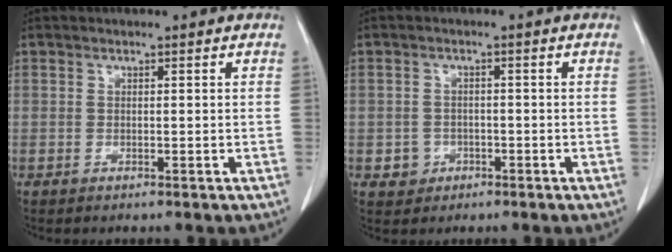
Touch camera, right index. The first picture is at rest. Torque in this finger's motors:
{"motor_torque": [-0.10, -0.04, -0.26, -0.10]}